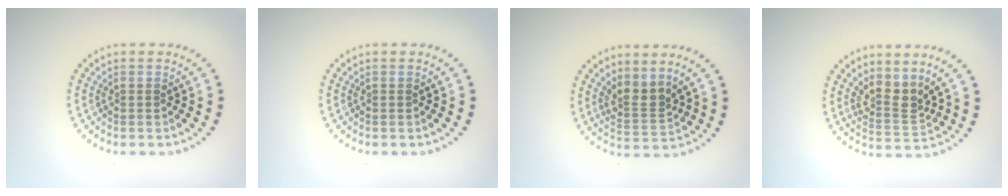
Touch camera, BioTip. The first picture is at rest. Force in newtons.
{"total": 0.0}
{"total": 2.6, "press": 1.9, "slide": 1.8}
{"total": 2.9, "press": 2.1, "slide": 2.0}